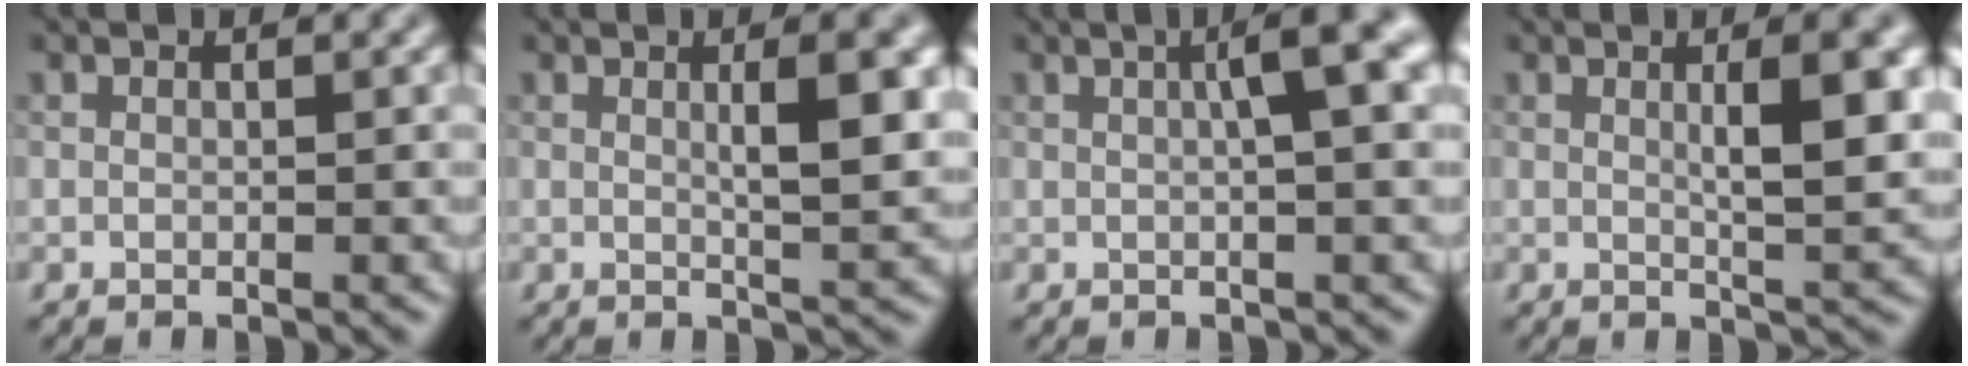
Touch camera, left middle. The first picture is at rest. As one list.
[{"total": 4.2, "force": [0.8, 0.9, 4.0], "torque": [-0.055, 0.002, 0.012]}, {"total": 5.0, "force": [1.1, 1.0, 4.7], "torque": [-0.059, 0.019, 0.011]}, {"total": 4.9, "force": [1.0, 1.0, 4.7], "torque": [-0.065, 0.003, 0.016]}]